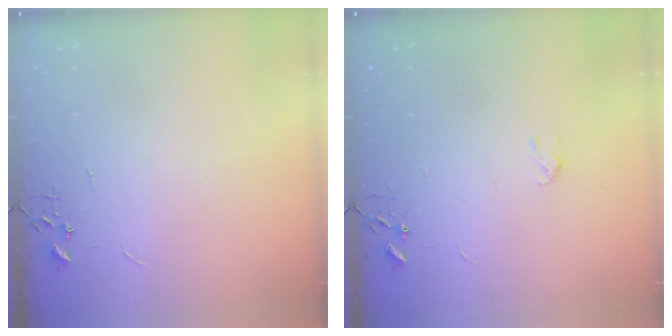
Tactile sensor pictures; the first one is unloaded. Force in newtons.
{"total": 3.2, "press": 3.2, "slide": 0.5}